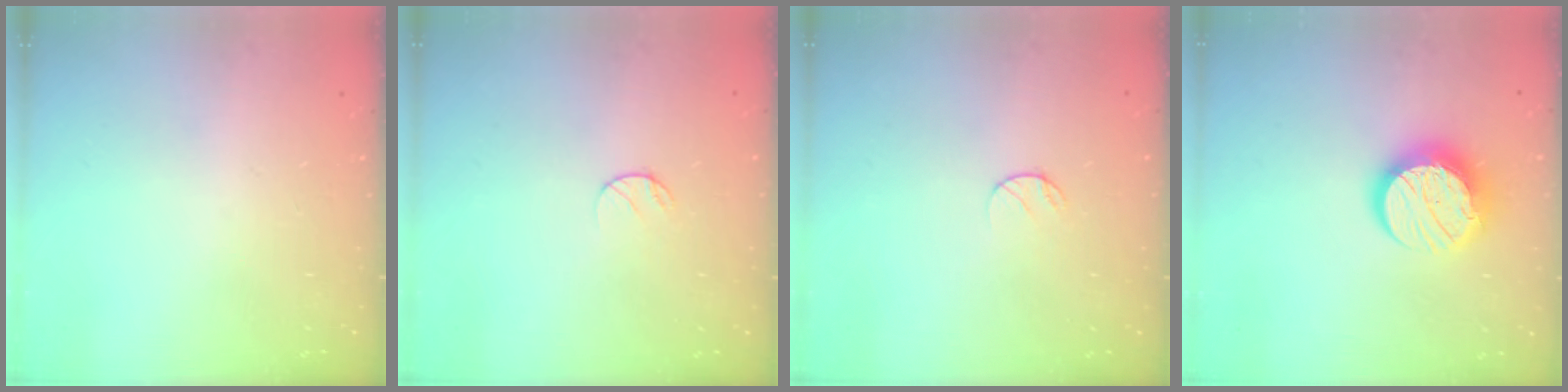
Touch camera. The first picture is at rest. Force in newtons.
{"total": 5.1, "press": 5.1, "slide": 0.4}
{"total": 5.1, "press": 5.1, "slide": 0.4}
{"total": 14.8, "press": 14.7, "slide": 0.9}